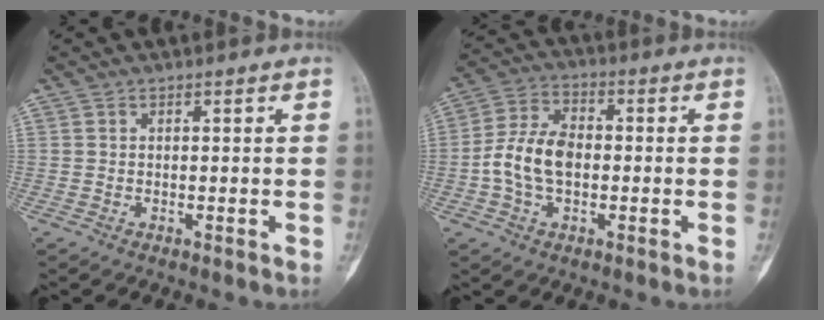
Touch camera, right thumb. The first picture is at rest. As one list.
[{"total": 10.0, "force": [-1.2, 6.4, 7.6], "torque": [-0.144, 0.026, -0.030]}]